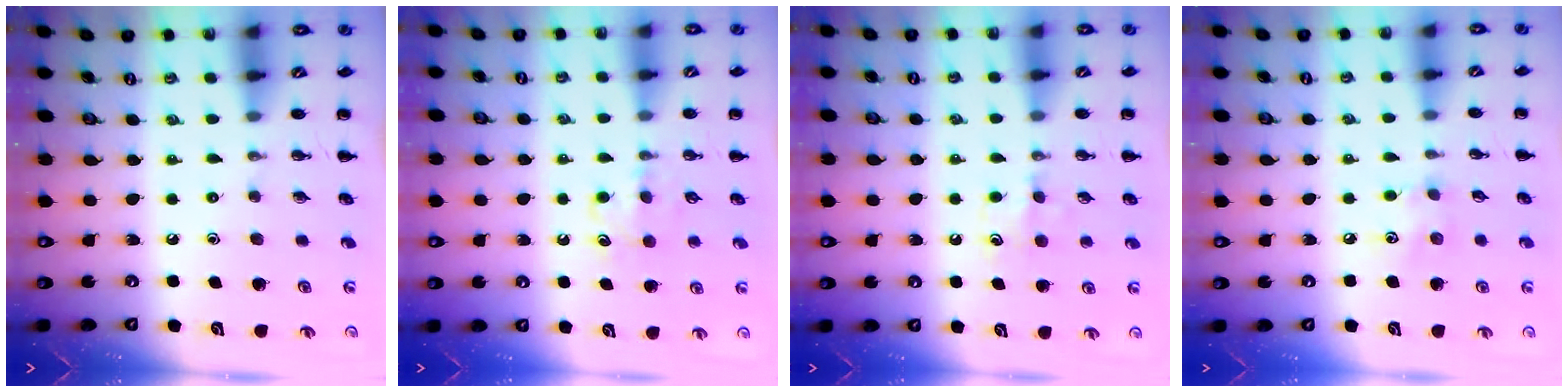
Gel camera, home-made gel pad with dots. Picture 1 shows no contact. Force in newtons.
{"total": 5.6, "press": 5.4, "slide": 1.6}
{"total": 4.6, "press": 4.4, "slide": 1.4}
{"total": 4.6, "press": 4.6, "slide": 0.9}